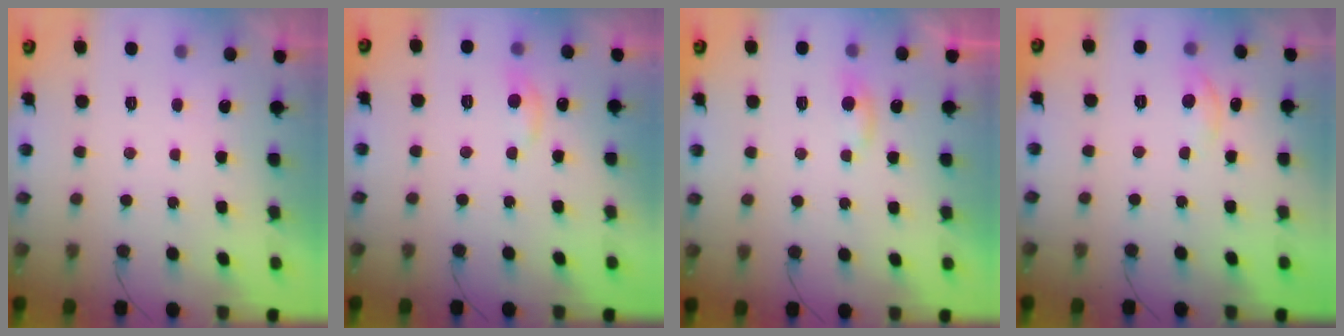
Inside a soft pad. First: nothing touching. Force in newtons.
{"total": 6.0, "press": 6.0, "slide": 0.8}
{"total": 4.5, "press": 4.5, "slide": 0.6}
{"total": 4.6, "press": 4.5, "slide": 0.7}